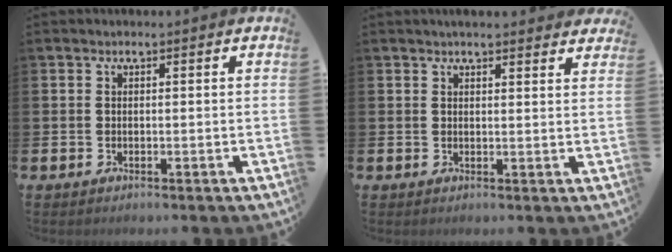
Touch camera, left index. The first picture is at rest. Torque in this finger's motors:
{"motor_torque": [0.81, -0.75, 0.73, 0.16]}